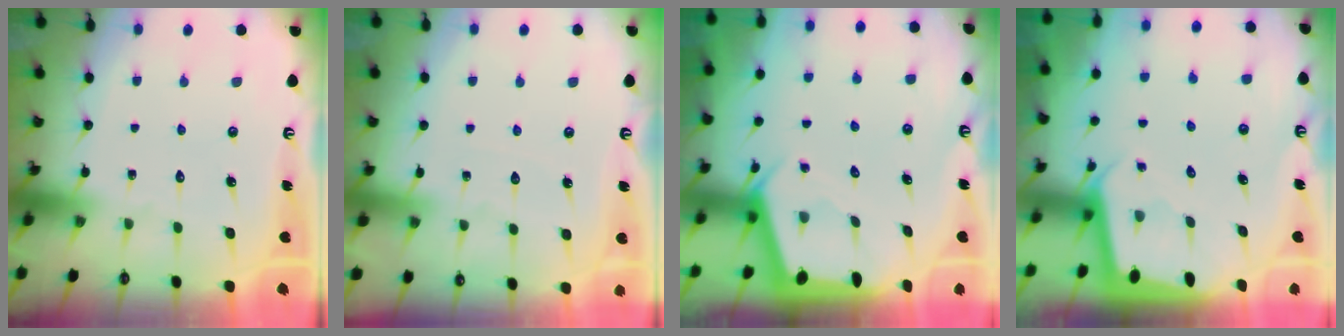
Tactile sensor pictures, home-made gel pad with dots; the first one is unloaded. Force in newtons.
{"total": 3.2, "press": 3.2, "slide": 0.5}
{"total": 2.4, "press": 2.4, "slide": 0.4}
{"total": 1.9, "press": 1.9, "slide": 0.1}